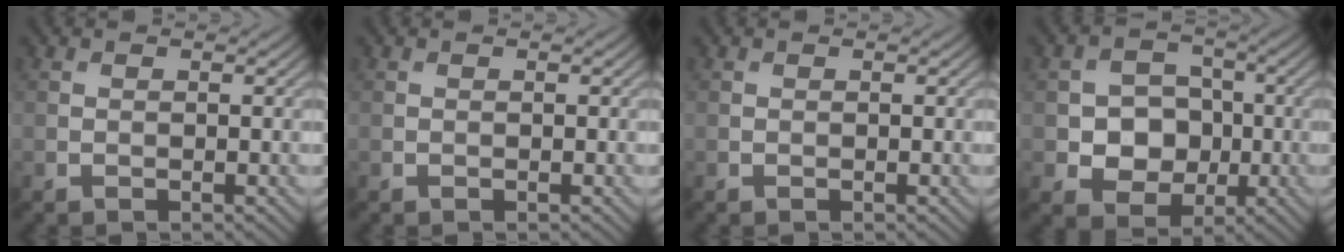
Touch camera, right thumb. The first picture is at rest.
{"total": 0.0}
{"total": 0.0}
{"total": 6.2, "force": [-1.0, 5.3, 3.1], "torque": [-0.058, -0.002, -0.039]}